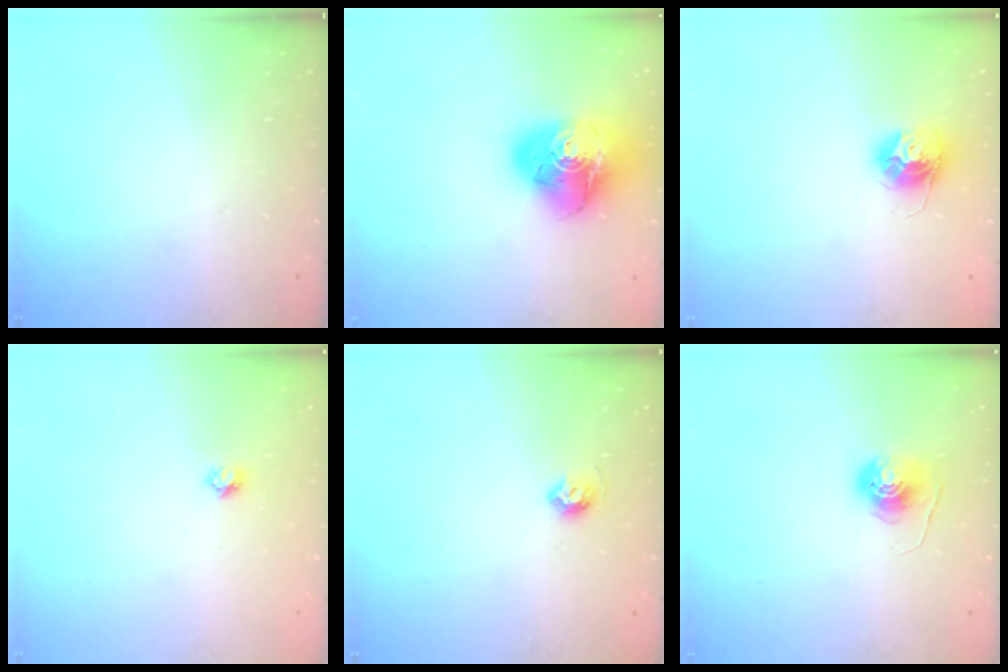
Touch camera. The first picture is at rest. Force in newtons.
{"total": 18.9, "press": 18.8, "slide": 2.1}
{"total": 11.4, "press": 11.3, "slide": 0.8}
{"total": 3.7, "press": 3.7, "slide": 0.4}
{"total": 5.6, "press": 5.5, "slide": 1.0}
{"total": 6.7, "press": 6.7, "slide": 0.3}